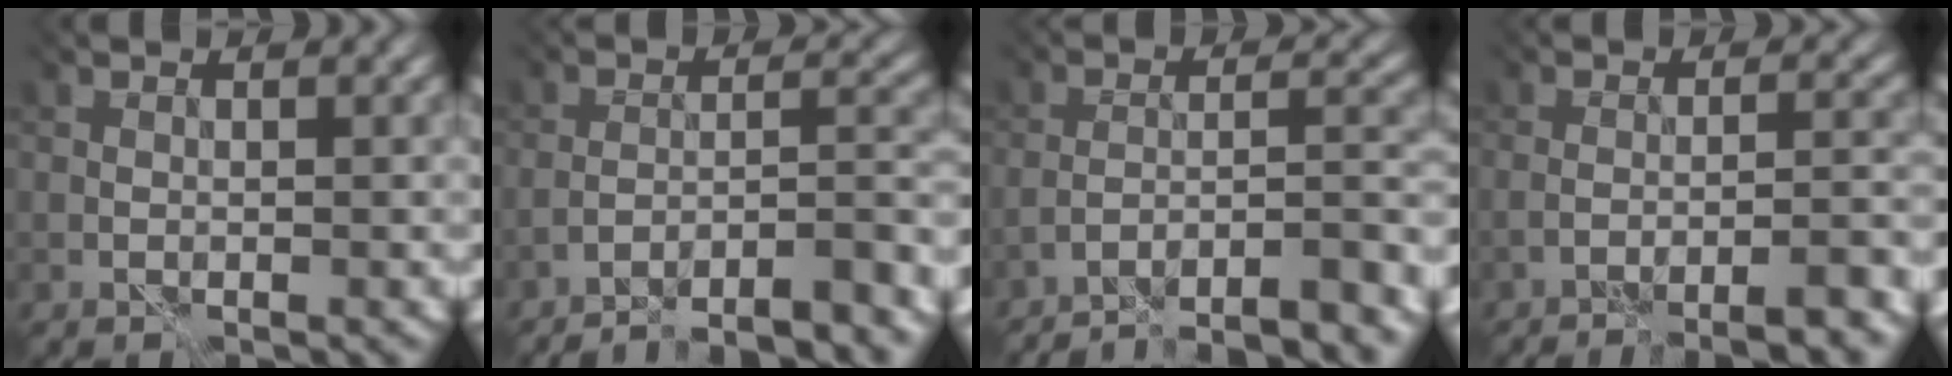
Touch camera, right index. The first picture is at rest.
{"total": 8.7, "force": [-8.0, 0.7, 3.5], "torque": [-0.030, 0.014, -0.108]}
{"total": 10.9, "force": [-10.0, 1.0, 4.1], "torque": [-0.038, 0.011, -0.130]}
{"total": 4.3, "force": [-3.3, 0.1, 2.7], "torque": [-0.031, 0.002, -0.055]}